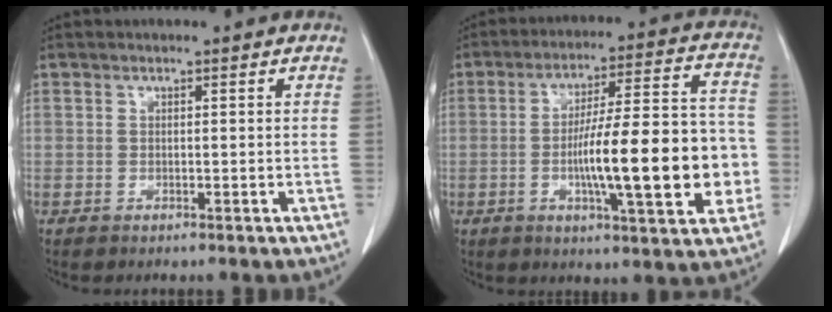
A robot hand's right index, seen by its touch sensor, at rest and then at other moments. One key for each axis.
{"total": 18.5, "fx": -3.4, "fy": 3.2, "fz": 17.9, "tx": -0.263, "ty": 0.023, "tz": -0.046}